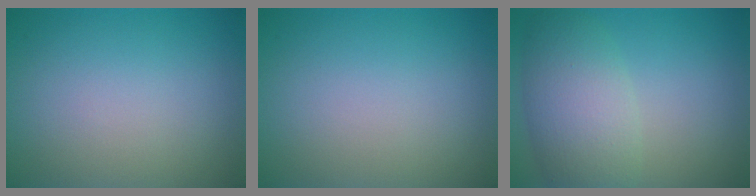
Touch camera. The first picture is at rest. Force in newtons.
{"total": 0.0}
{"total": 5.8, "press": 5.8, "slide": 0.3}